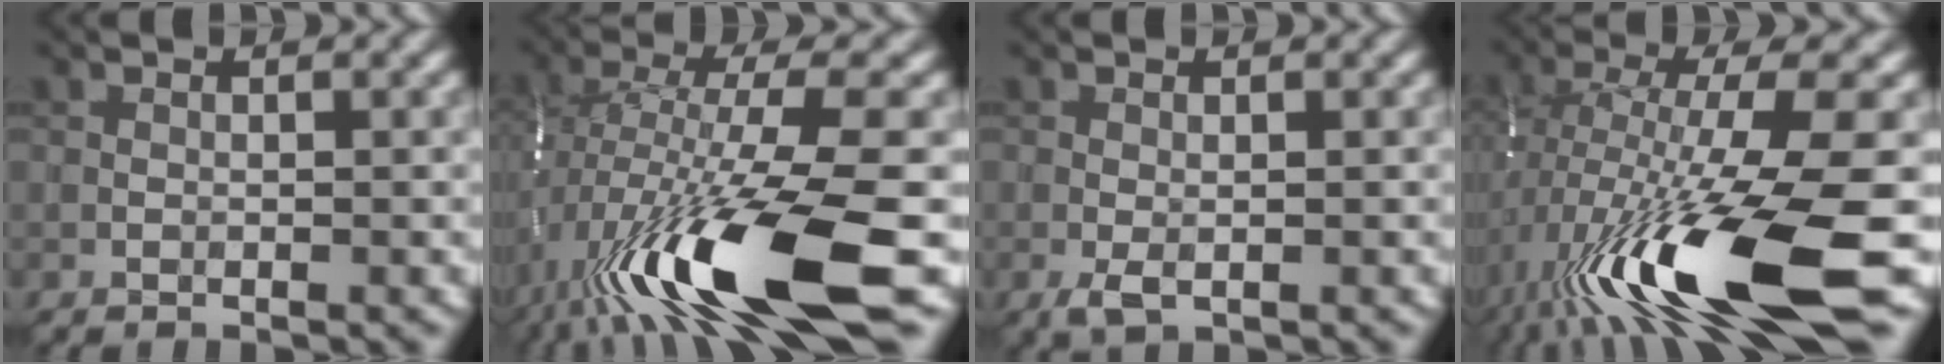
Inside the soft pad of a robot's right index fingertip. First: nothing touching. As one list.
[{"total": 14.2, "force": [-5.2, 3.3, 12.7], "torque": [-0.242, -0.007, -0.083]}, {"total": 1.6, "force": [-0.6, 0.7, 1.3], "torque": [-0.028, -0.005, -0.012]}, {"total": 14.3, "force": [-5.1, 3.0, 13.0], "torque": [-0.245, -0.012, -0.079]}]